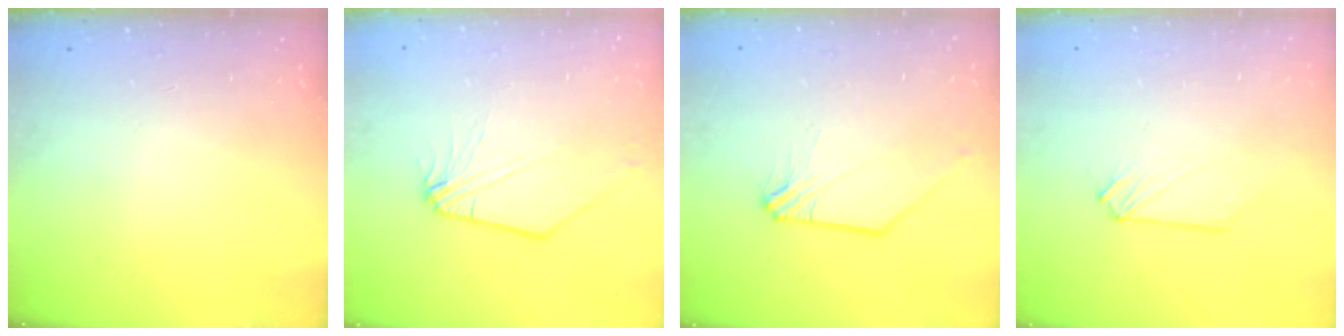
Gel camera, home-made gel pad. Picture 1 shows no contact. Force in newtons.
{"total": 0.0}
{"total": 0.9, "press": 0.9, "slide": 0.1}
{"total": 0.9, "press": 0.9, "slide": 0.2}